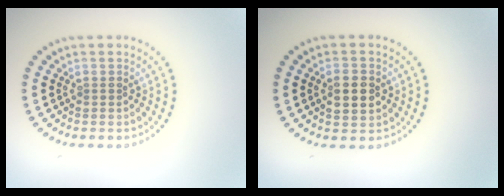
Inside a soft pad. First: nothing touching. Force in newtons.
{"total": 2.7, "press": 2.7, "slide": 0.3}